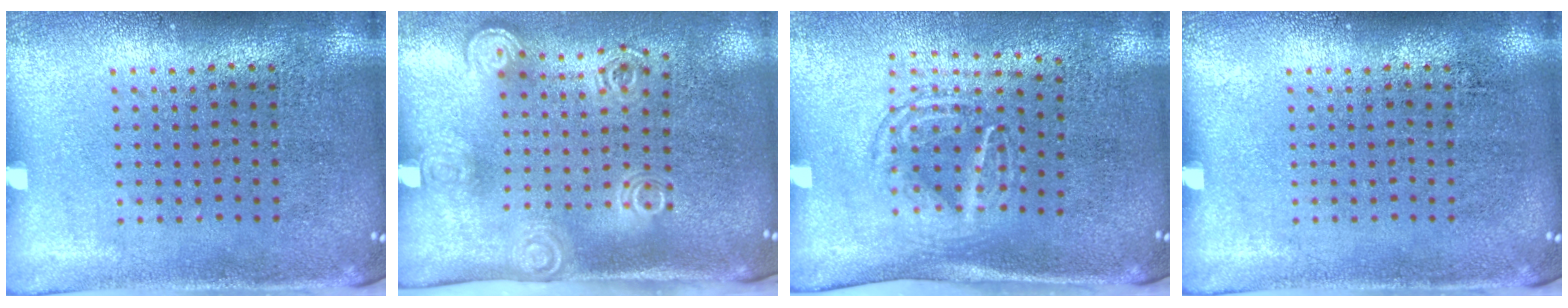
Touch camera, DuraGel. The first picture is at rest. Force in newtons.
{"total": 2.0, "press": 1.5, "slide": 1.3}
{"total": 1.6, "press": 1.2, "slide": 1.1}
{"total": 0.0}